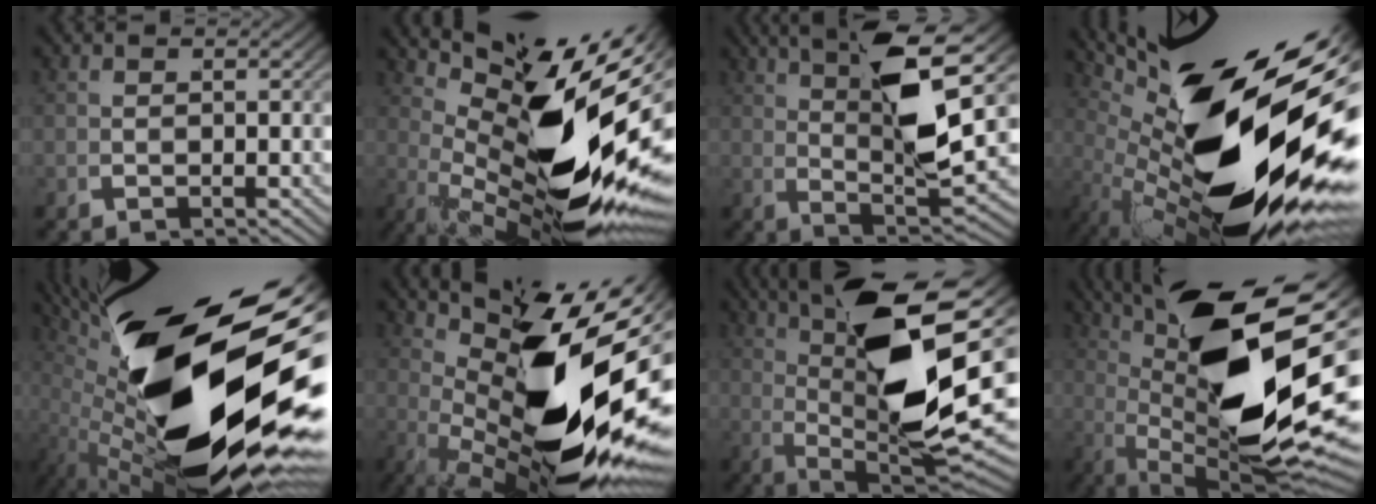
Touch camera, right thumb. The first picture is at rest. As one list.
[{"total": 19.6, "force": [0.3, 7.7, 18.0], "torque": [-0.289, -0.011, 0.031]}, {"total": 11.2, "force": [3.1, 3.5, 10.2], "torque": [-0.173, 0.001, 0.057]}, {"total": 26.8, "force": [-0.4, 11.0, 24.4], "torque": [-0.406, -0.020, 0.022]}, {"total": 30.1, "force": [-0.8, 13.4, 26.9], "torque": [-0.467, -0.025, 0.019]}, {"total": 21.6, "force": [0.2, 8.7, 19.7], "torque": [-0.316, -0.013, 0.030]}, {"total": 20.5, "force": [2.2, 9.3, 18.2], "torque": [-0.314, -0.026, 0.064]}, {"total": 25.8, "force": [2.4, 11.9, 22.8], "torque": [-0.409, -0.040, 0.076]}]